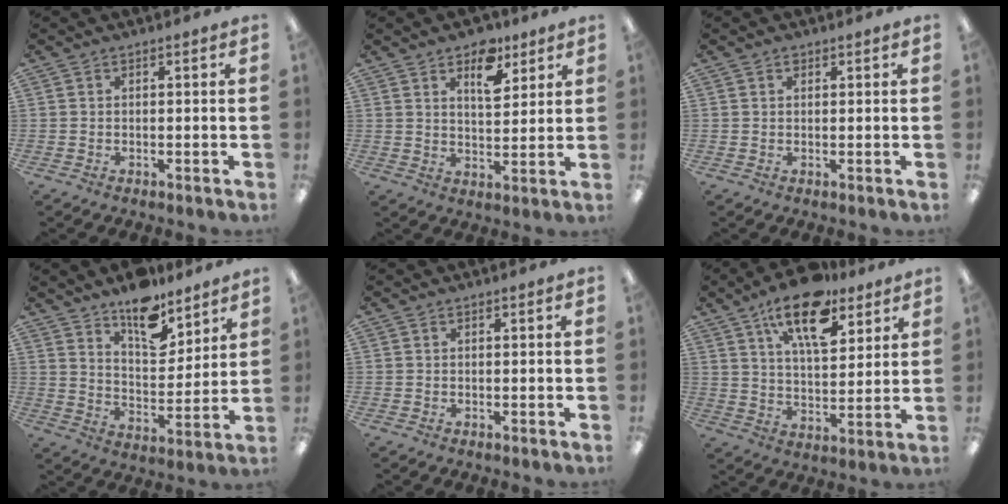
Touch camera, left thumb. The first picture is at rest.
{"total": 9.6, "force": [5.9, 5.2, 5.5], "torque": [-0.061, -0.028, 0.096]}
{"total": 0.9, "force": [0.7, 0.5, 0.4], "torque": [-0.010, 0.002, 0.012]}
{"total": 12.6, "force": [10.0, 5.3, 5.5], "torque": [-0.069, -0.069, 0.178]}
{"total": 0.0}
{"total": 16.5, "force": [10.5, 7.3, 10.3], "torque": [-0.158, -0.047, 0.176]}